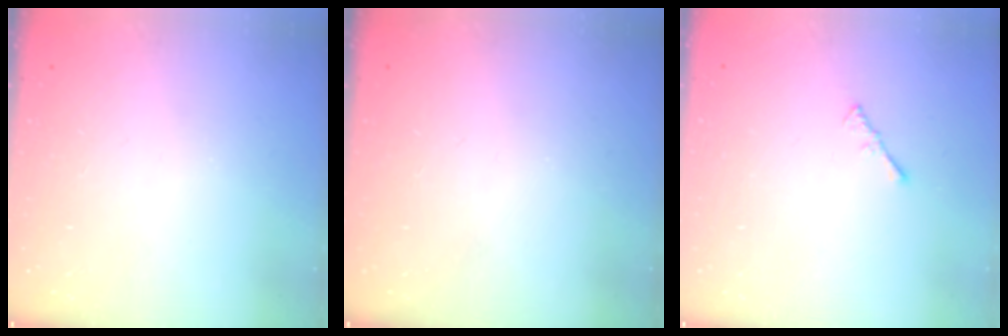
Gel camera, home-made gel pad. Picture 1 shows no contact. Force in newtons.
{"total": 0.0}
{"total": 1.5, "press": 1.4, "slide": 0.4}